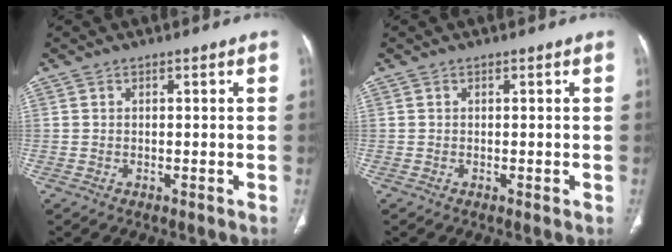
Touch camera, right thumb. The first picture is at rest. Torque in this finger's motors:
{"motor_torque": [-0.28, 0.13, -0.35, -0.23, -0.01]}